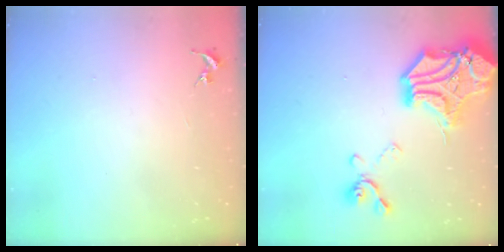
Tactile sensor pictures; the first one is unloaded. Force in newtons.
{"total": 22.5, "press": 22.3, "slide": 2.7}